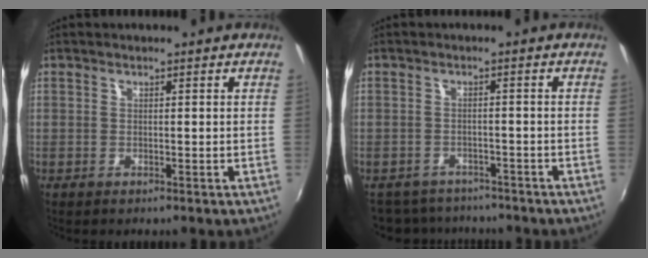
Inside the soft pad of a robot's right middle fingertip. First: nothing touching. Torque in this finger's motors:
{"motor_torque": [-0.06, -0.20, -0.05, 0.00]}